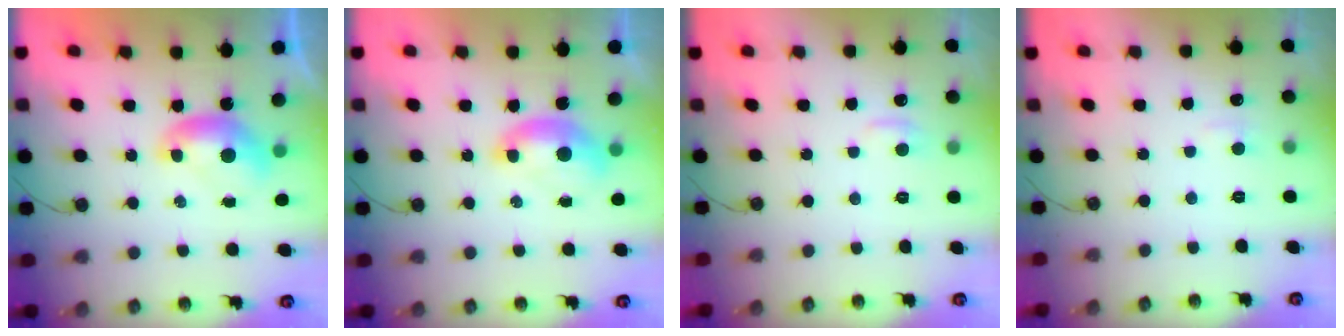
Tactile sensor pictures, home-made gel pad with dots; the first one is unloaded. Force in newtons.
{"total": 1.5, "press": 1.4, "slide": 0.6}
{"total": 0.9, "press": 0.6, "slide": 0.7}
{"total": 1.9, "press": 1.8, "slide": 0.6}